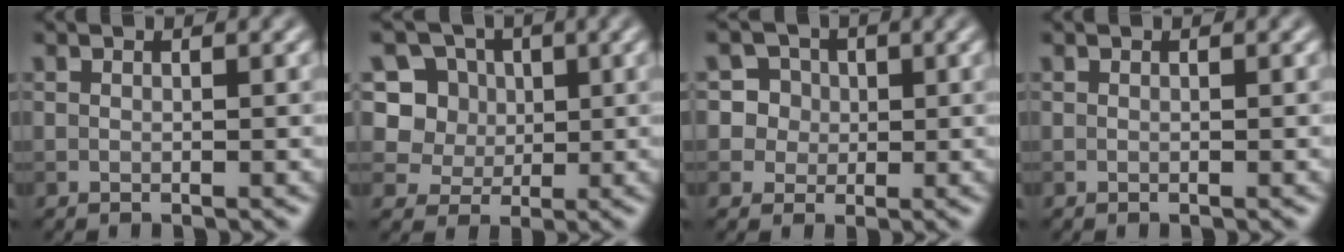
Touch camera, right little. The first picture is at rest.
{"total": 7.2, "force": [2.4, 6.2, 2.7], "torque": [-0.046, 0.009, 0.032]}
{"total": 5.8, "force": [2.2, 5.1, 1.7], "torque": [-0.014, 0.020, 0.019]}
{"total": 0.0}